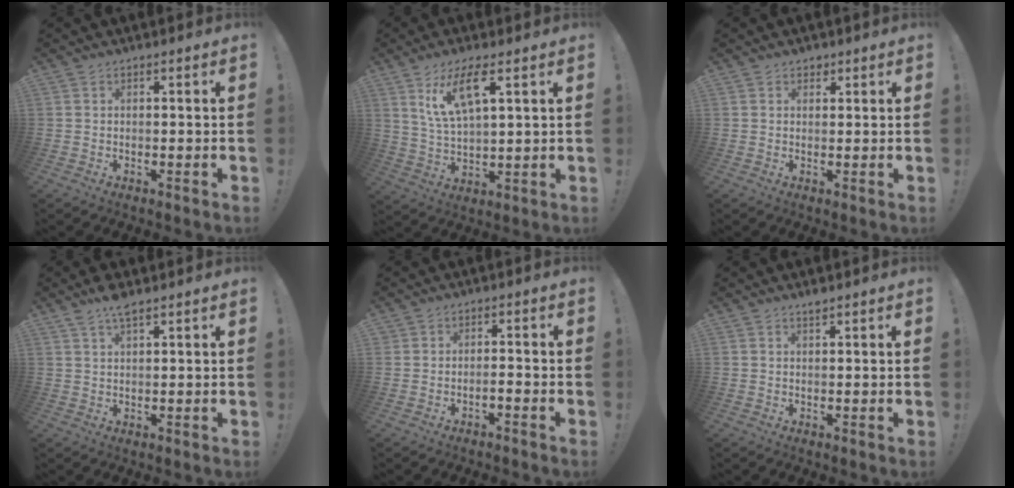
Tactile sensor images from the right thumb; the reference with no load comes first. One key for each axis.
{"total": 10.8, "fx": 6.0, "fy": 3.2, "fz": 8.4, "tx": -0.162, "ty": -0.013, "tz": 0.107}
{"total": 2.1, "fx": 1.6, "fy": 1.2, "fz": 0.5, "tx": 0.003, "ty": -0.008, "tz": 0.027}
{"total": 5.1, "fx": 4.0, "fy": 1.4, "fz": 2.9, "tx": -0.040, "ty": -0.021, "tz": 0.068}
{"total": 1.6, "fx": -1.3, "fy": 0.4, "fz": 0.8, "tx": -0.010, "ty": 0.003, "tz": -0.024}
{"total": 1.1, "fx": 1.0, "fy": -0.1, "fz": 0.5, "tx": -0.003, "ty": -0.004, "tz": 0.017}